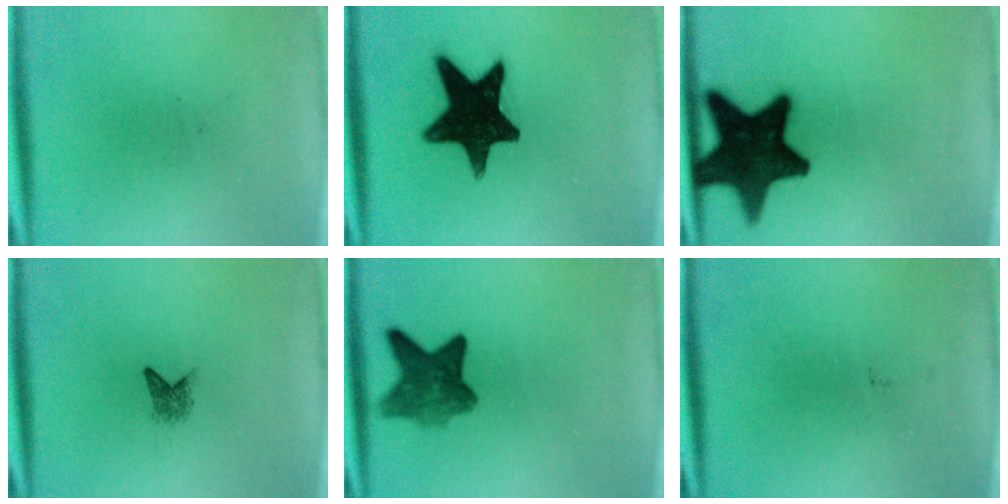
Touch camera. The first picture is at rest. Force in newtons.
{"total": 17.2}
{"total": 16.2}
{"total": 1.8}
{"total": 6.9}
{"total": 0.0}